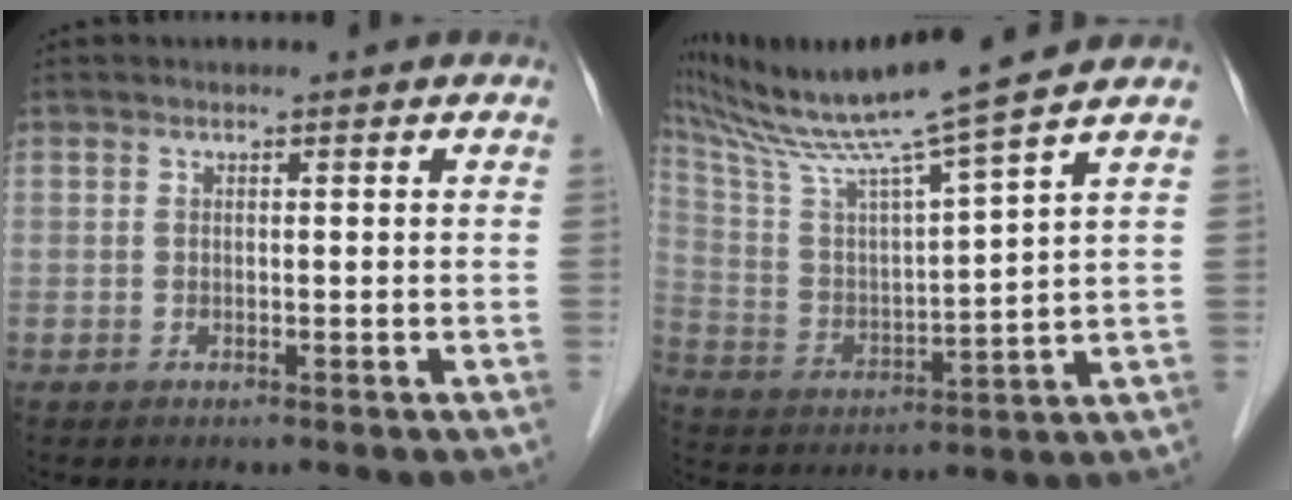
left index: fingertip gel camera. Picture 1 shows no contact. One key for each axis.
{"total": 16.0, "fx": 13.4, "fy": -2.6, "fz": 8.4, "tx": -0.159, "ty": -0.007, "tz": 0.232}